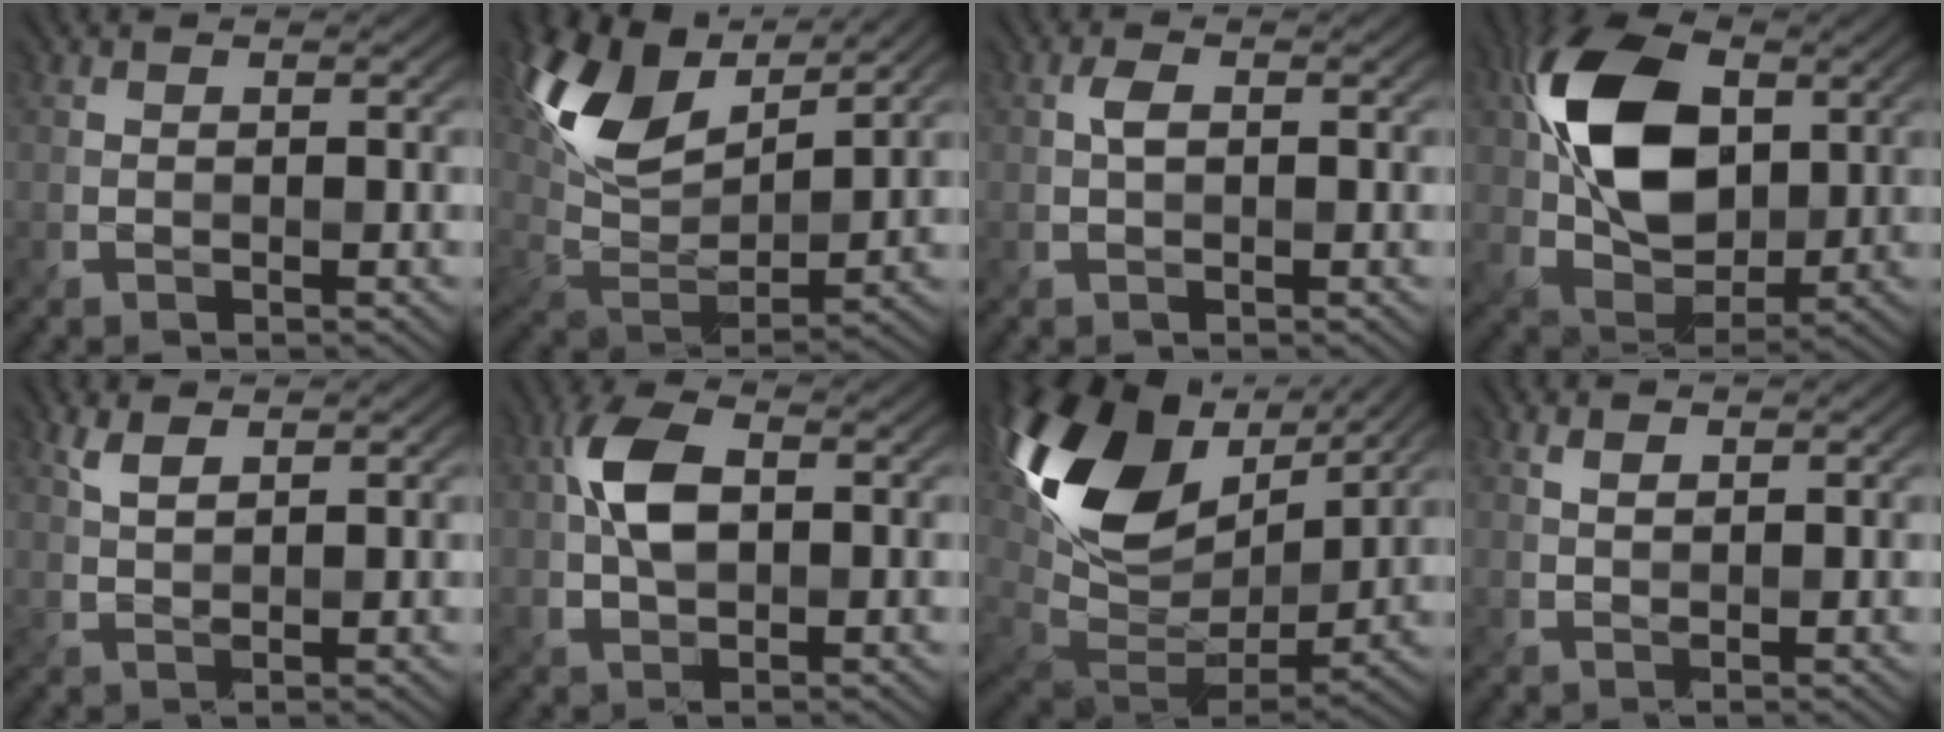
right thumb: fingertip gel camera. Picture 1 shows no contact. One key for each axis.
{"total": 12.7, "fx": 6.9, "fy": 5.9, "fz": 8.9, "tx": -0.195, "ty": 0.016, "tz": 0.136}
{"total": 1.4, "fx": -0.1, "fy": 0.7, "fz": 1.2, "tx": -0.027, "ty": 0.003, "tz": -0.002}
{"total": 14.1, "fx": 2.8, "fy": 9.3, "fz": 10.1, "tx": -0.222, "ty": 0.015, "tz": 0.050}
{"total": 2.3, "fx": 1.6, "fy": 0.7, "fz": 1.5, "tx": -0.039, "ty": 0.004, "tz": 0.039}
{"total": 6.1, "fx": 0.5, "fy": 3.5, "fz": 5.0, "tx": -0.110, "ty": 0.009, "tz": 0.006}
{"total": 17.6, "fx": 7.2, "fy": 10.2, "fz": 12.5, "tx": -0.281, "ty": 0.020, "tz": 0.133}
{"total": 1.2, "fx": 0.9, "fy": 0.4, "fz": 0.6, "tx": -0.018, "ty": 0.002, "tz": 0.025}